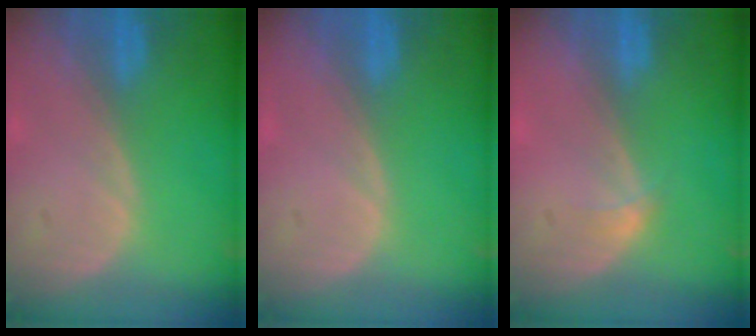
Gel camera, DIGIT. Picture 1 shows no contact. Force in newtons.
{"total": 0.0}
{"total": 1.0, "press": 1.0, "slide": 0.1}